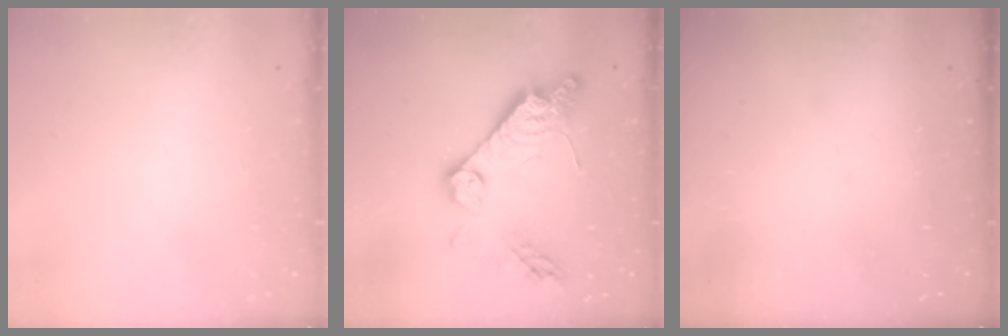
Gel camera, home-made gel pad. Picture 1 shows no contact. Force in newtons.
{"total": 18.1, "press": 18.1, "slide": 0.6}
{"total": 0.0}